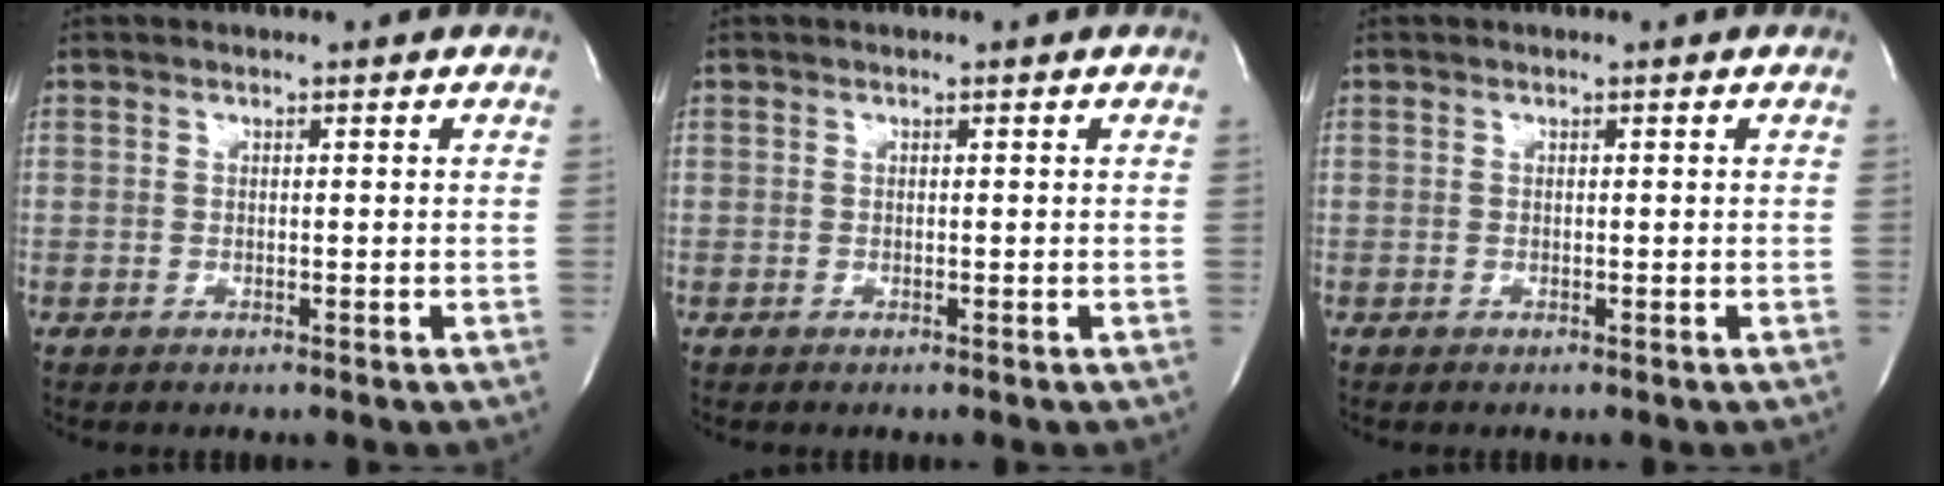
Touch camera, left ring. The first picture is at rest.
{"total": 0.0}
{"total": 0.0}